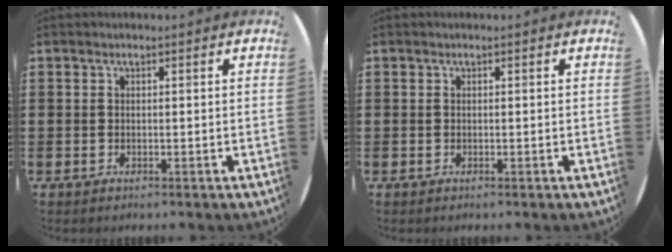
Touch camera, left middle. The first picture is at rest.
{"total": 0.0}